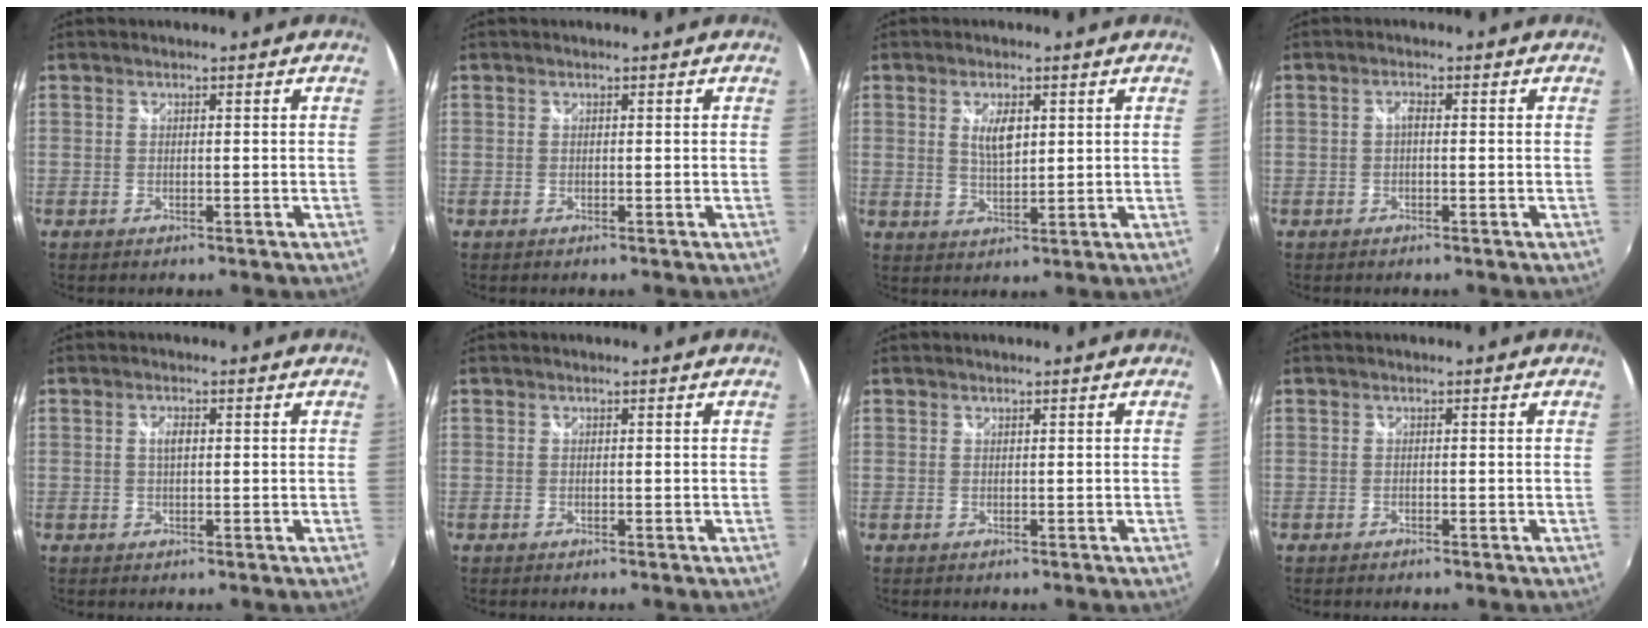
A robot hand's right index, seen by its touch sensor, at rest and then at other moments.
{"total": 0.0}
{"total": 4.8, "force": [1.5, 2.1, 4.0], "torque": [-0.068, -0.003, 0.029]}
{"total": 1.2, "force": [-0.2, 0.5, 1.0], "torque": [-0.020, 0.005, -0.005]}
{"total": 1.8, "force": [0.4, 0.8, 1.5], "torque": [-0.029, 0.002, 0.006]}
{"total": 0.0}
{"total": 0.5, "force": [0.2, 0.5, -0.1], "torque": [0.004, 0.002, 0.002]}
{"total": 0.0}